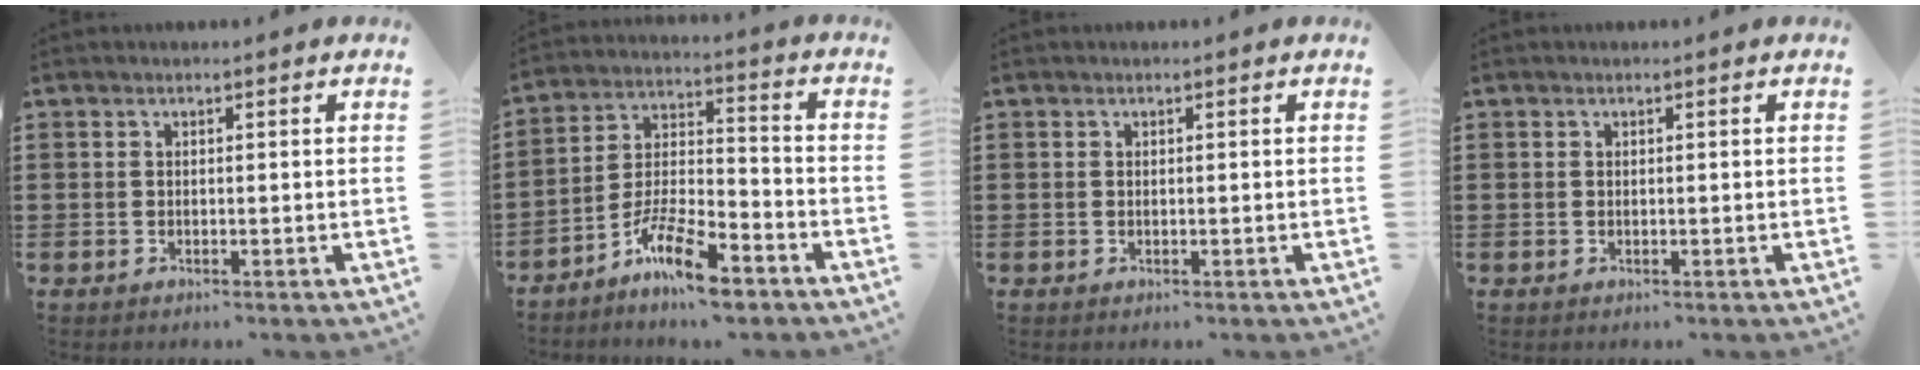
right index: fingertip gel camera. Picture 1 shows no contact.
{"total": 9.7, "force": [-7.2, 2.5, 5.9], "torque": [-0.122, 0.016, -0.139]}
{"total": 0.0}
{"total": 0.0}